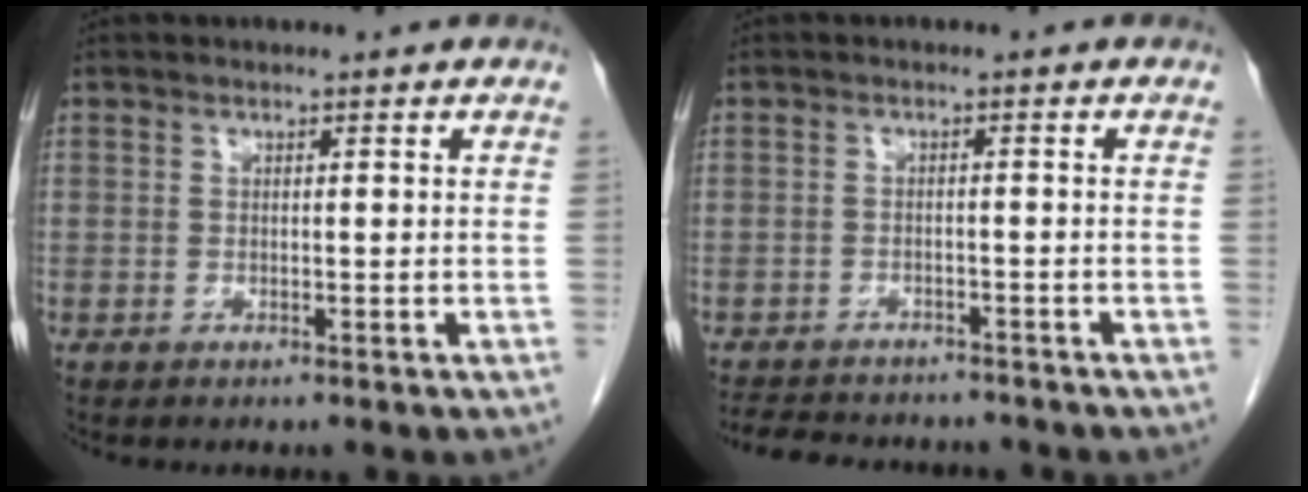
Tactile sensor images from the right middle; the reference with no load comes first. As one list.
[{"total": 11.0, "force": [-9.7, 3.7, 3.5], "torque": [-0.073, 0.003, -0.127]}]